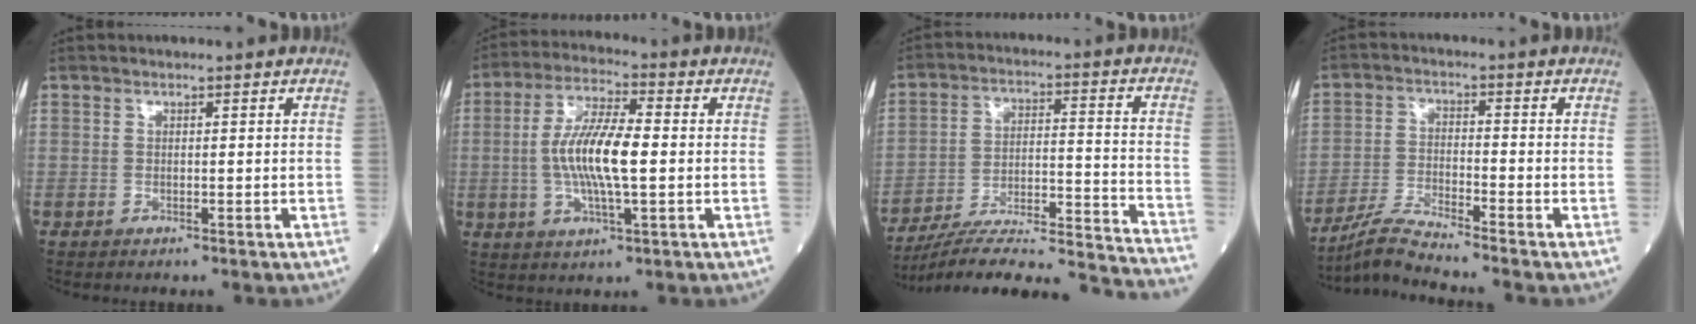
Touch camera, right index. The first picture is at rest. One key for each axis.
{"total": 10.9, "fx": -0.5, "fy": 2.2, "fz": 10.7, "tx": -0.211, "ty": 0.003, "tz": -0.012}
{"total": 24.5, "fx": -23.0, "fy": -0.4, "fz": 8.5, "tx": -0.087, "ty": -0.008, "tz": -0.332}
{"total": 6.0, "fx": -5.5, "fy": -1.7, "fz": 1.7, "tx": -0.045, "ty": -0.024, "tz": -0.106}